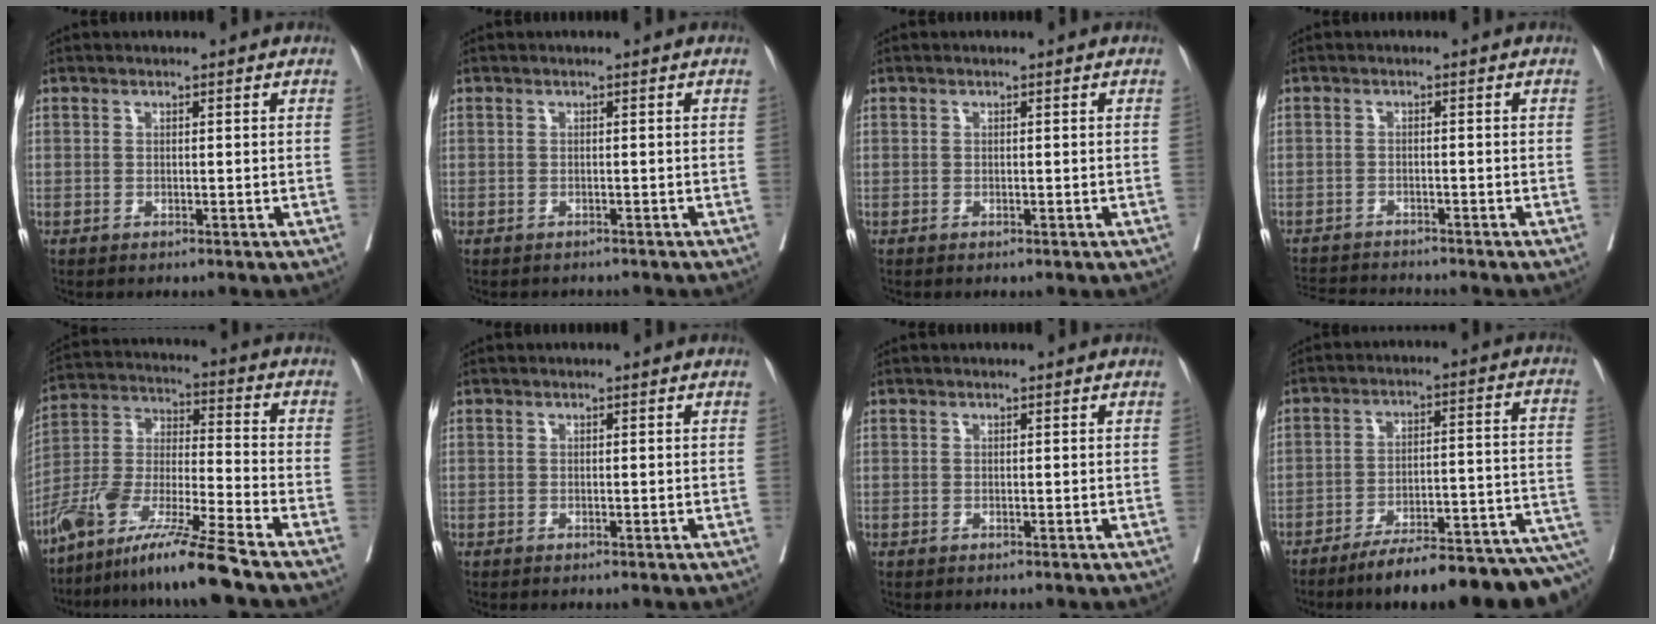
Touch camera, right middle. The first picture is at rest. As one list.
[{"total": 2.4, "force": [-2.2, 1.0, 0.2], "torque": [-0.006, -0.002, -0.031]}, {"total": 0.0}, {"total": 6.9, "force": [-6.8, 0.1, 1.4], "torque": [-0.019, -0.006, -0.108]}, {"total": 14.3, "force": [-11.0, -0.4, 9.1], "torque": [-0.179, -0.014, -0.205]}, {"total": 0.0}, {"total": 0.0}, {"total": 17.7, "force": [-13.0, 3.0, 11.6], "torque": [-0.100, 0.039, -0.188]}]